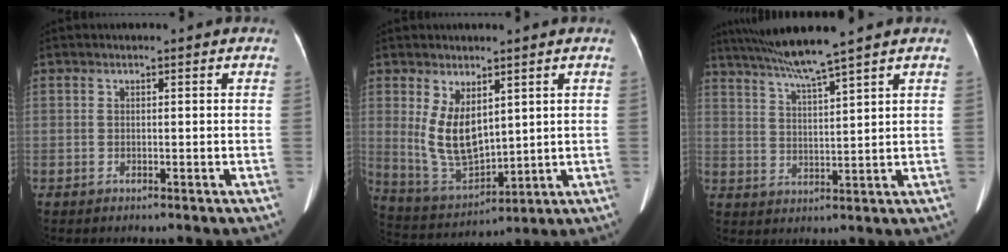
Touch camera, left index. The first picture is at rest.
{"total": 8.6, "force": [2.5, 4.1, 7.2], "torque": [-0.145, -0.013, 0.067]}
{"total": 8.4, "force": [7.1, -1.7, 4.2], "torque": [-0.076, 0.005, 0.129]}